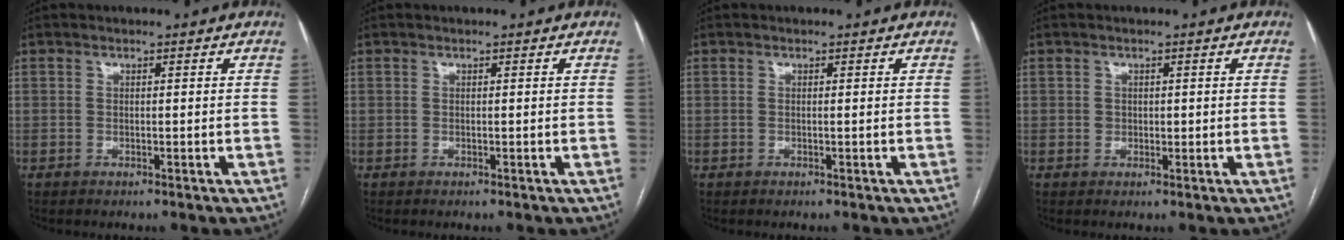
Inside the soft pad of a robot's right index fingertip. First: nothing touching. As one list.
[{"total": 0.0}, {"total": 0.0}, {"total": 1.2, "force": [0.1, 1.1, 0.5], "torque": [-0.006, 0.002, 0.003]}]